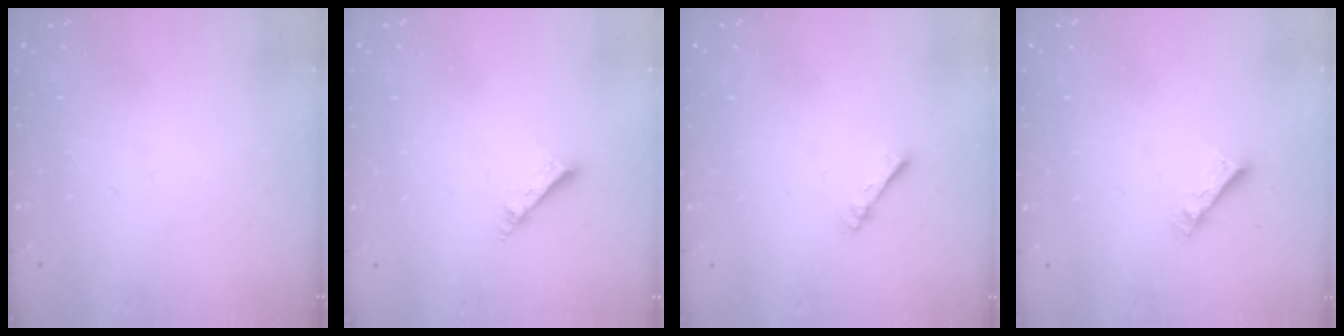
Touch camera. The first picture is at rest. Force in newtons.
{"total": 3.8, "press": 3.8, "slide": 0.6}
{"total": 1.7, "press": 1.7, "slide": 0.2}
{"total": 4.6, "press": 4.6, "slide": 0.4}